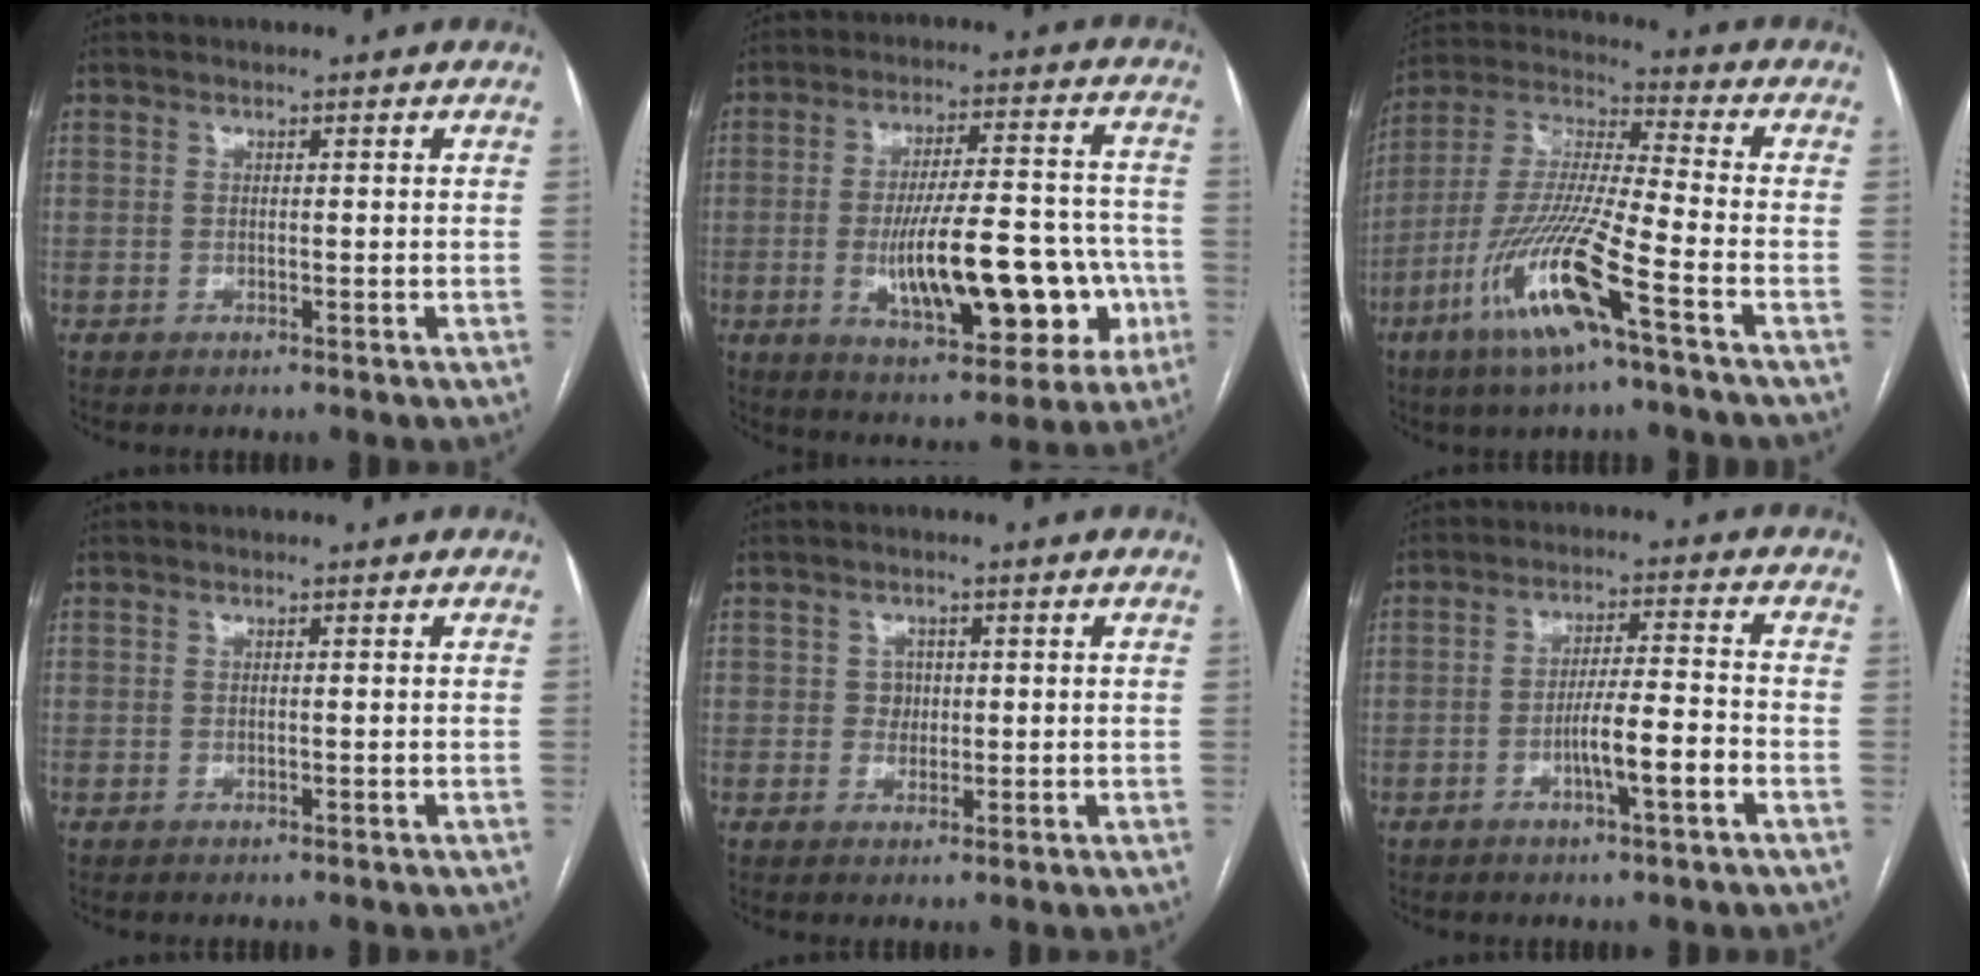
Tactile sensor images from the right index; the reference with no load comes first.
{"total": 18.4, "force": [-4.6, 5.8, 16.8], "torque": [-0.240, 0.021, -0.055]}
{"total": 15.5, "force": [-7.6, 0.6, 13.5], "torque": [-0.284, -0.018, -0.148]}
{"total": 0.0}
{"total": 1.8, "force": [0.2, 1.7, 0.6], "torque": [-0.005, 0.002, 0.003]}
{"total": 6.7, "force": [-2.7, 0.3, 6.2], "torque": [-0.108, 0.006, -0.046]}